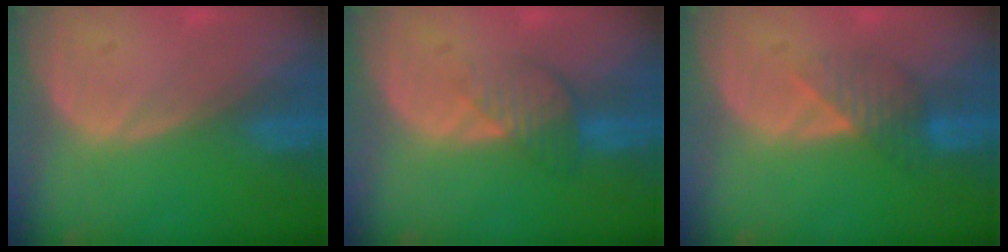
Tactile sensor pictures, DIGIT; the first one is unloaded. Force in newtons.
{"total": 4.3, "press": 3.7, "slide": 2.1}
{"total": 4.0, "press": 3.7, "slide": 1.6}